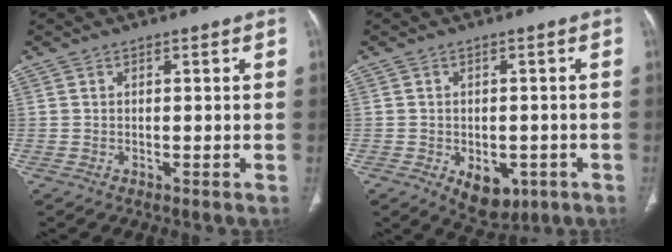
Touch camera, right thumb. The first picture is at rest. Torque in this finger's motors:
{"motor_torque": [1.31, 0.67, 0.61, -0.29, 0.04]}